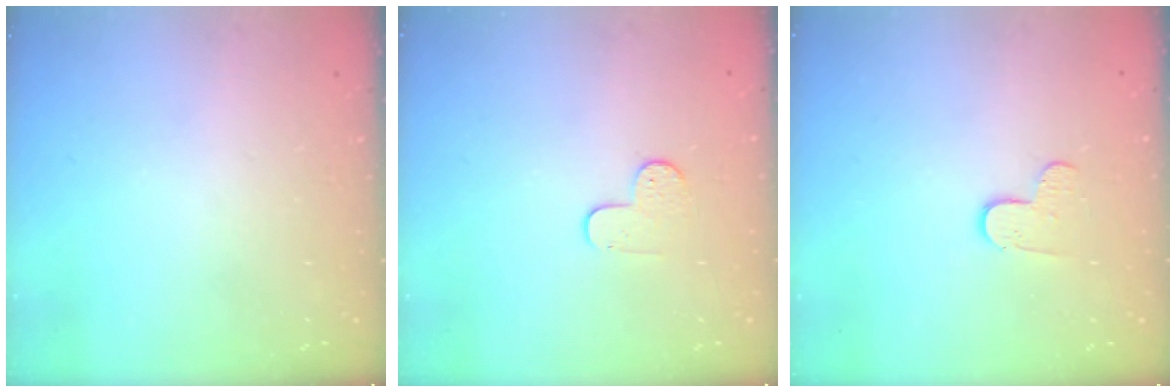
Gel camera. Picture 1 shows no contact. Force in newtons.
{"total": 5.8, "press": 5.7, "slide": 0.6}
{"total": 3.3, "press": 3.3, "slide": 0.3}